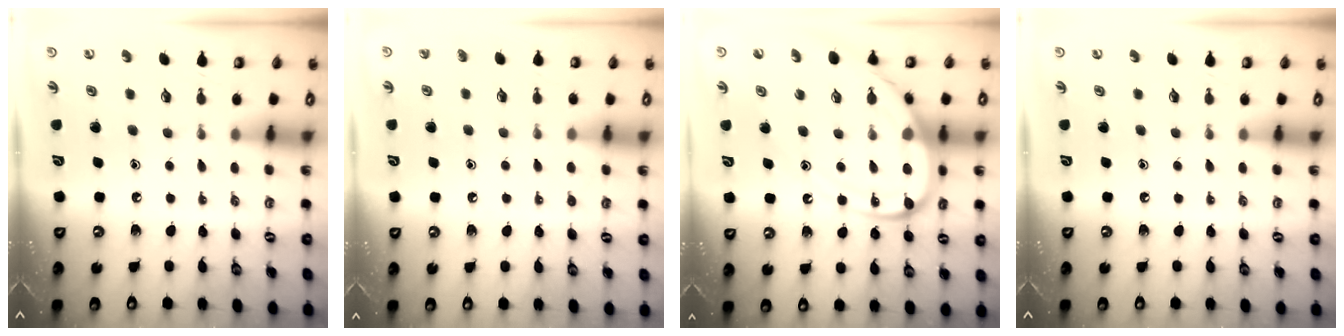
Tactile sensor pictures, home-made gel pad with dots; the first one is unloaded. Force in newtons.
{"total": 3.0, "press": 3.0, "slide": 0.3}
{"total": 16.3, "press": 16.2, "slide": 1.8}
{"total": 0.0}